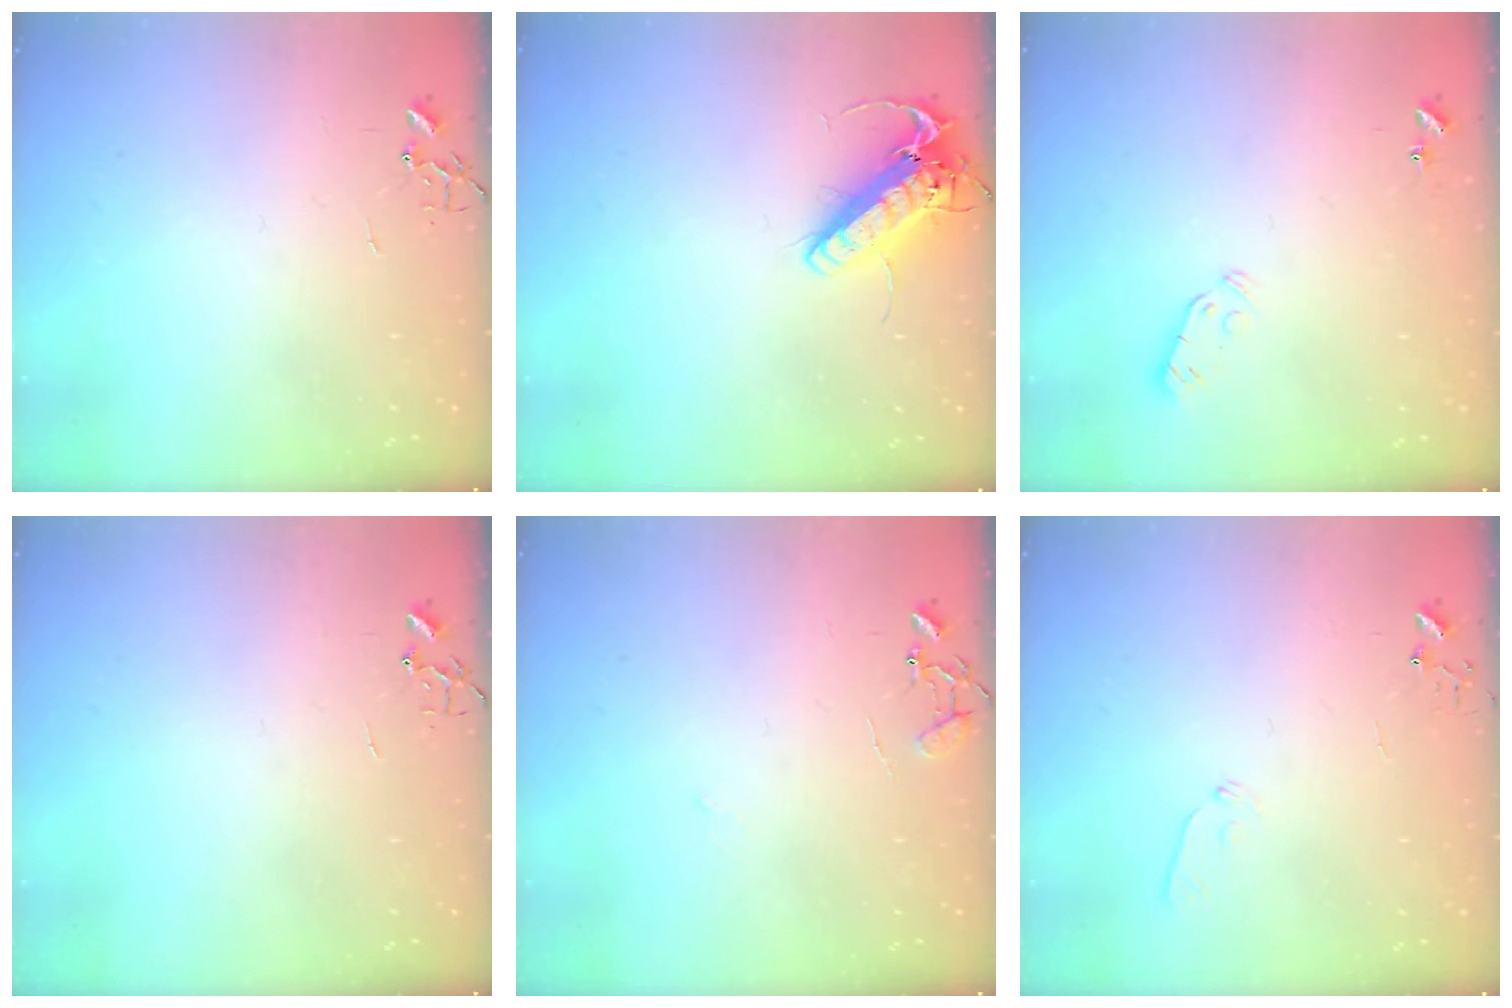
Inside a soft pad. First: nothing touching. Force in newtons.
{"total": 14.8, "press": 14.5, "slide": 2.9}
{"total": 3.7, "press": 3.6, "slide": 0.6}
{"total": 0.0}
{"total": 8.7, "press": 8.7, "slide": 0.8}
{"total": 5.6, "press": 5.6, "slide": 0.6}